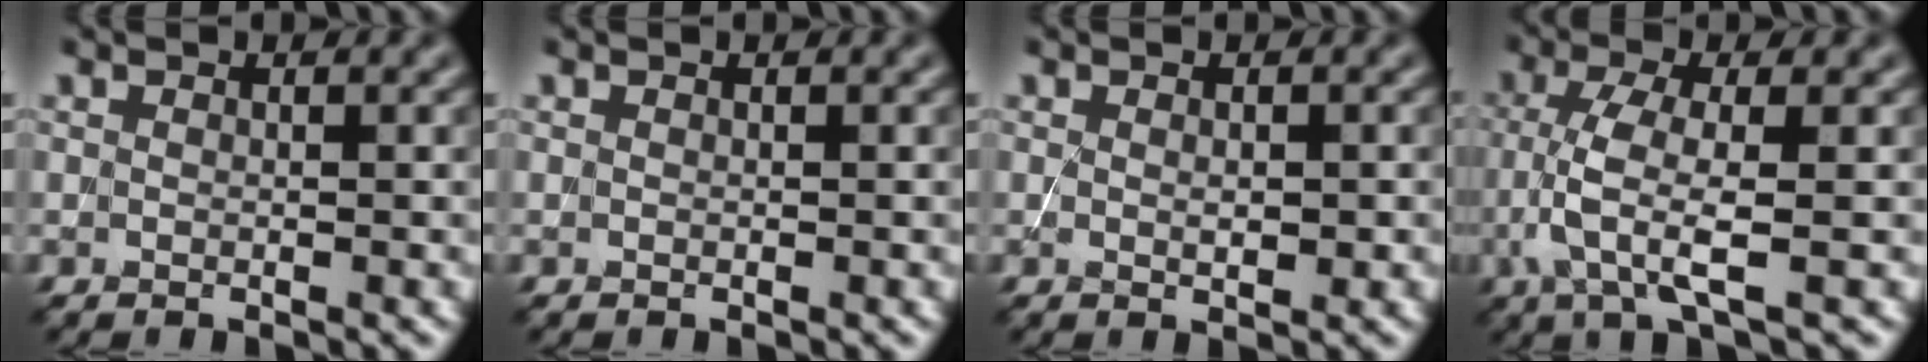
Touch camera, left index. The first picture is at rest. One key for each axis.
{"total": 0.0}
{"total": 1.0, "fx": 0.1, "fy": 0.2, "fz": 1.0, "tx": -0.017, "ty": 0.000, "tz": 0.003}
{"total": 4.5, "fx": -1.1, "fy": 0.9, "fz": 4.2, "tx": -0.094, "ty": 0.004, "tz": -0.021}